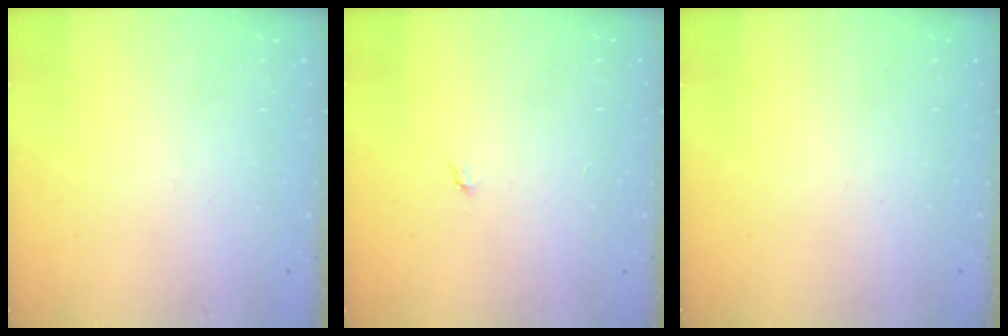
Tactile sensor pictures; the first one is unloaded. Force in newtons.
{"total": 2.8, "press": 2.8, "slide": 0.4}
{"total": 0.0}